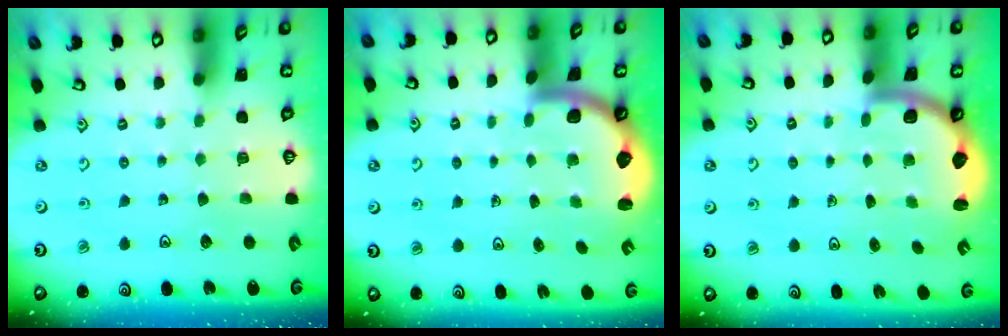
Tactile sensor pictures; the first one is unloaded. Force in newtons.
{"total": 2.3, "press": 2.3, "slide": 0.4}
{"total": 2.5, "press": 2.2, "slide": 1.1}